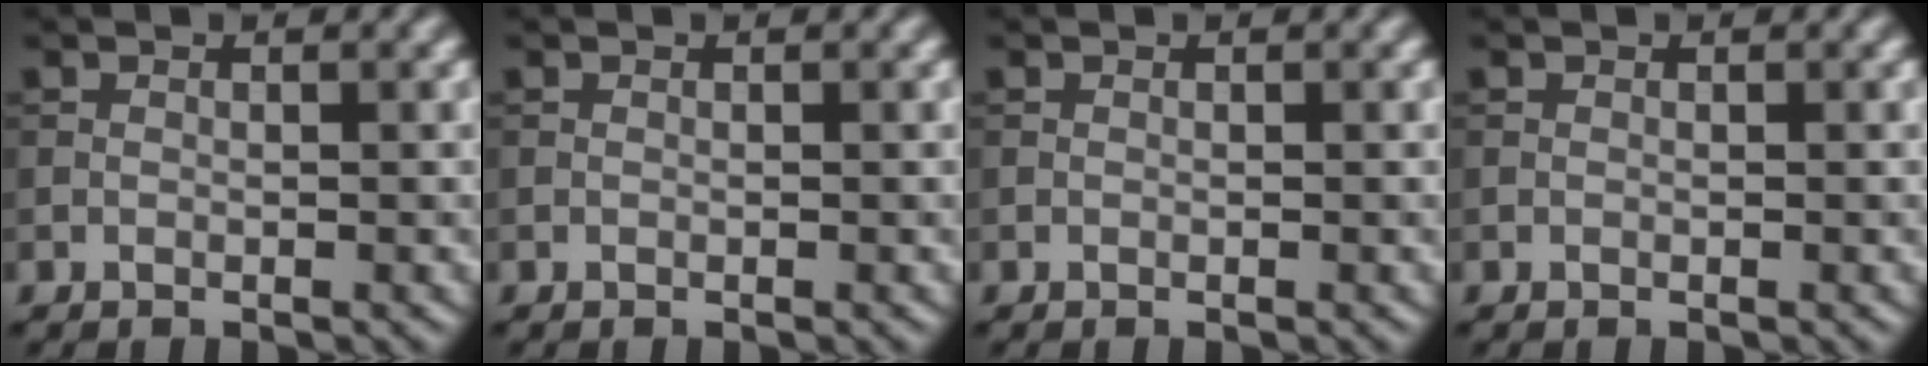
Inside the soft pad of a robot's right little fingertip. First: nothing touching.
{"total": 0.0}
{"total": 0.0}
{"total": 0.0}